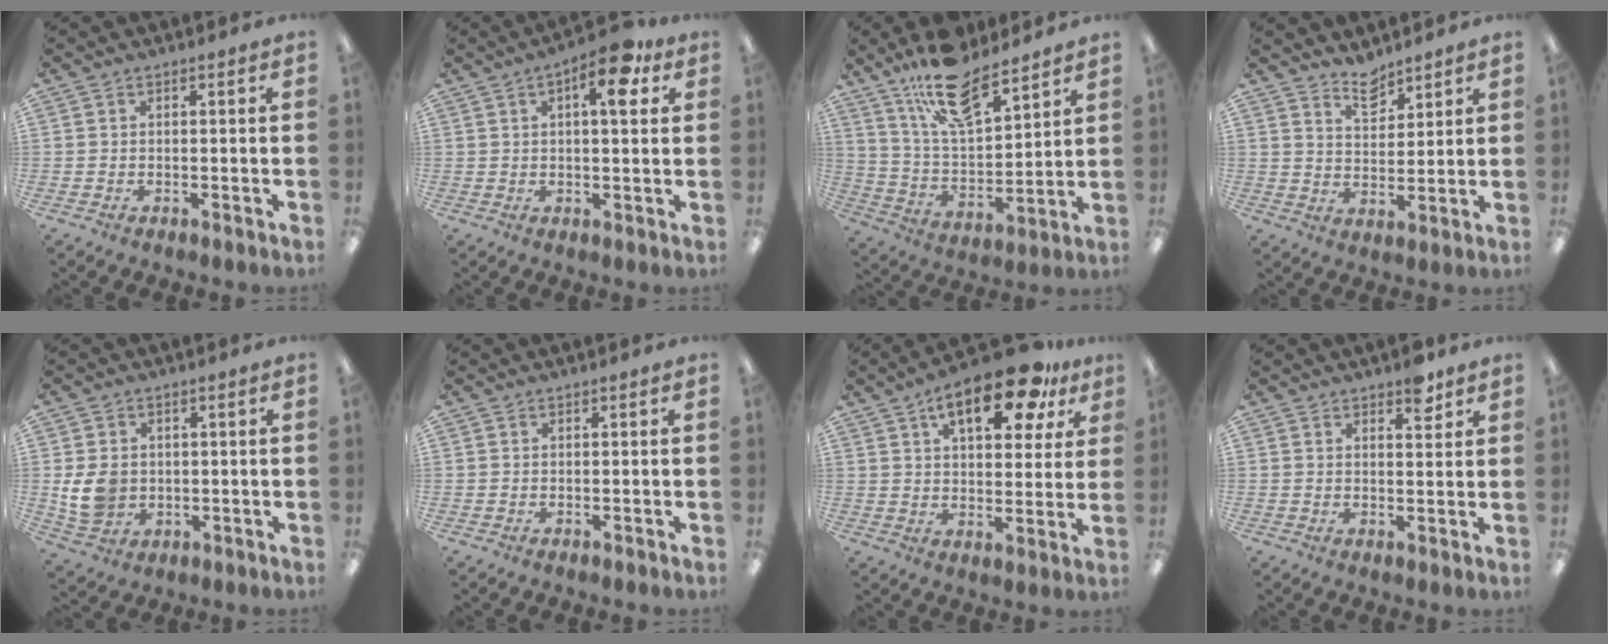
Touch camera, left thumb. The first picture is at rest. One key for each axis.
{"total": 9.9, "fx": 4.7, "fy": 3.7, "fz": 7.9, "tx": -0.103, "ty": -0.017, "tz": 0.070}
{"total": 17.2, "fx": 12.6, "fy": 6.6, "fz": 9.6, "tx": -0.179, "ty": -0.059, "tz": 0.221}
{"total": 6.9, "fx": 6.0, "fy": 2.9, "fz": 1.9, "tx": -0.023, "ty": -0.040, "tz": 0.108}
{"total": 7.9, "fx": 0.1, "fy": 6.7, "fz": 4.2, "tx": -0.091, "ty": 0.005, "tz": 0.003}
{"total": 0.0}
{"total": 17.1, "fx": 9.8, "fy": 7.1, "fz": 12.1, "tx": -0.170, "ty": -0.039, "tz": 0.155}
{"total": 5.0, "fx": 3.6, "fy": 2.1, "fz": 2.7, "tx": -0.020, "ty": -0.018, "tz": 0.058}